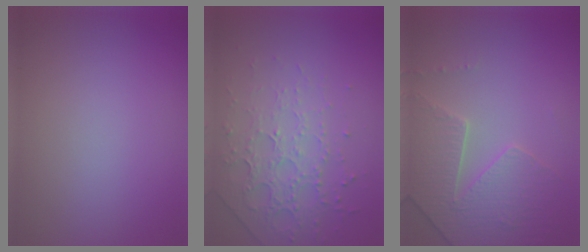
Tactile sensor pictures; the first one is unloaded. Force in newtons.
{"total": 4.5, "press": 3.2, "slide": 3.2}
{"total": 3.9, "press": 3.8, "slide": 0.9}